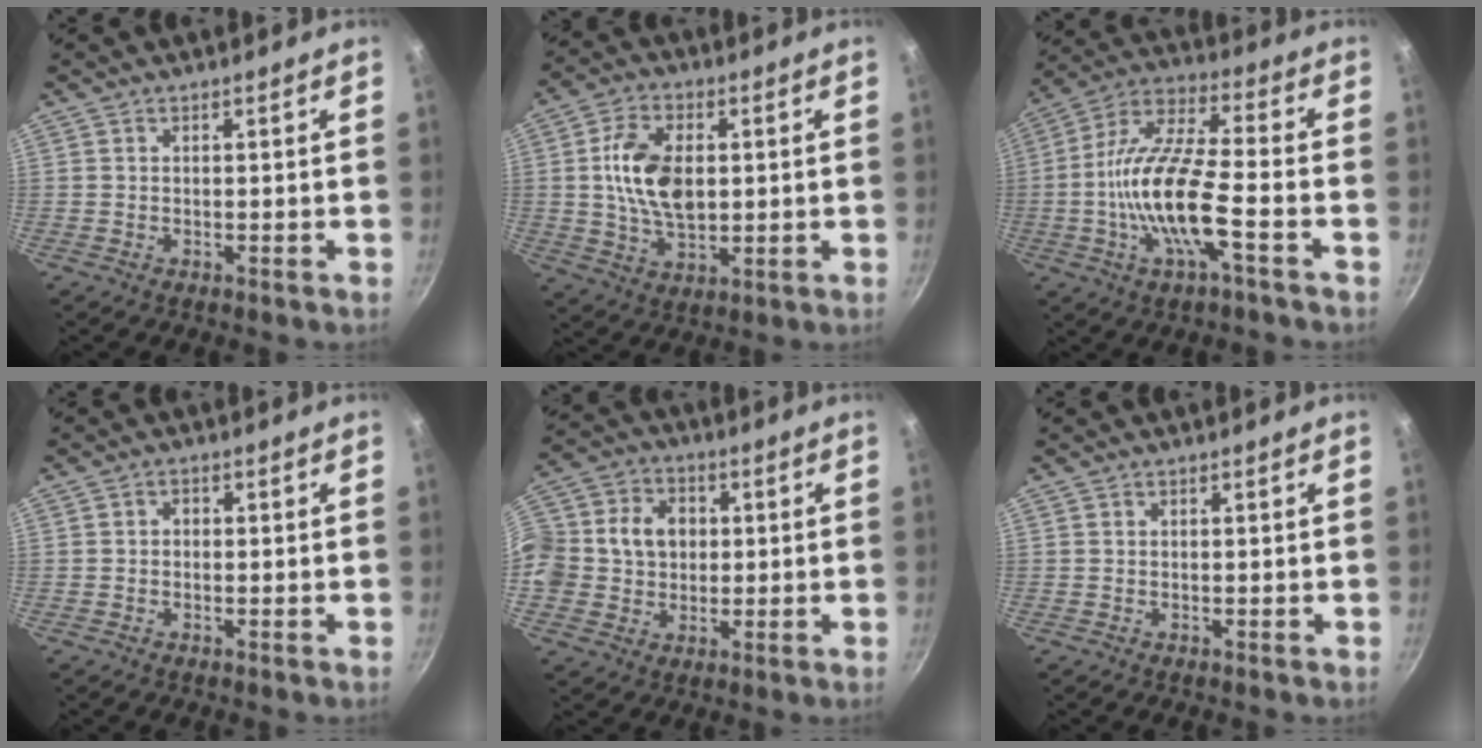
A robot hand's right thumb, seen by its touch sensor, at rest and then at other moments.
{"total": 12.1, "force": [1.3, 7.5, 9.5], "torque": [-0.157, 0.001, 0.021]}
{"total": 16.2, "force": [-4.4, 4.9, 14.8], "torque": [-0.287, 0.036, -0.097]}
{"total": 1.4, "force": [-0.2, 1.2, 0.7], "torque": [-0.010, 0.007, -0.007]}
{"total": 15.8, "force": [1.0, 13.7, 7.8], "torque": [-0.153, 0.031, 0.008]}
{"total": 0.0}